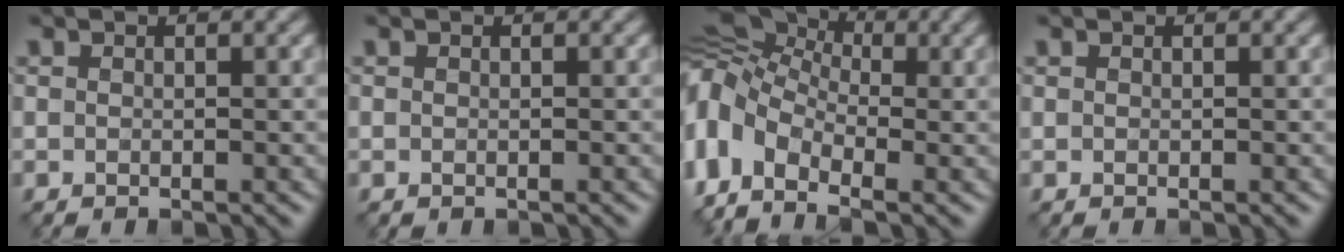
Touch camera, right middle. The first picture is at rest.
{"total": 0.0}
{"total": 11.4, "force": [-1.8, 8.1, 7.9], "torque": [-0.180, 0.004, -0.046]}
{"total": 0.0}